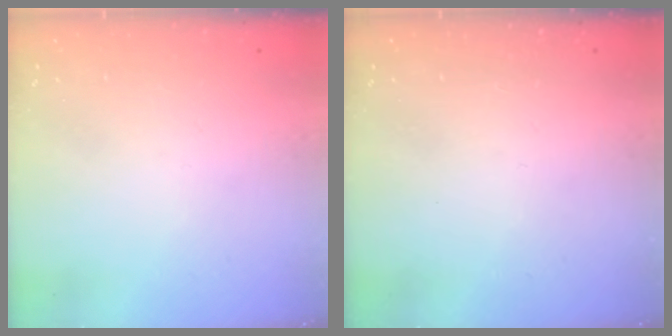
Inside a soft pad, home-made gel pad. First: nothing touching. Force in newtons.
{"total": 0.0}